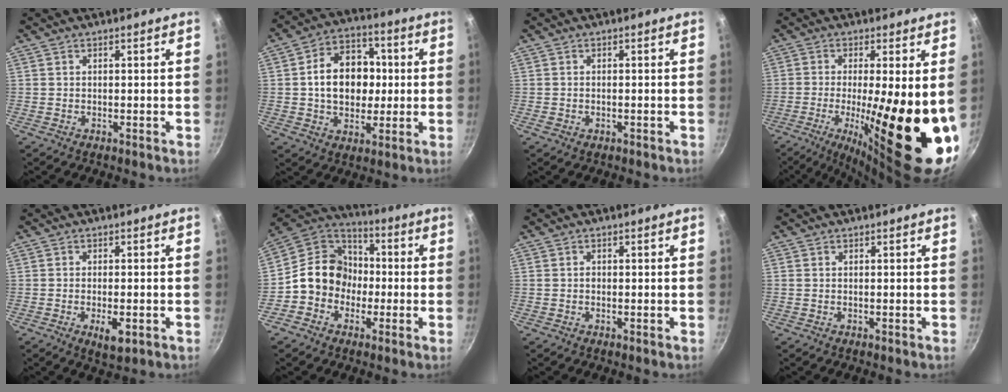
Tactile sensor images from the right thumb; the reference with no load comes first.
{"total": 14.5, "force": [0.8, 11.0, 9.4], "torque": [-0.111, 0.022, 0.007]}
{"total": 0.8, "force": [-0.3, 0.5, 0.6], "torque": [-0.008, 0.003, -0.006]}
{"total": 21.8, "force": [-3.2, 5.2, 20.9], "torque": [-0.305, -0.030, -0.041]}
{"total": 4.5, "force": [-1.6, 1.7, 3.9], "torque": [-0.060, 0.002, -0.021]}
{"total": 13.0, "force": [-1.9, 11.4, 6.0], "torque": [-0.054, 0.047, -0.055]}
{"total": 0.6, "force": [-0.1, 0.5, 0.3], "torque": [-0.004, 0.004, -0.002]}
{"total": 0.0}